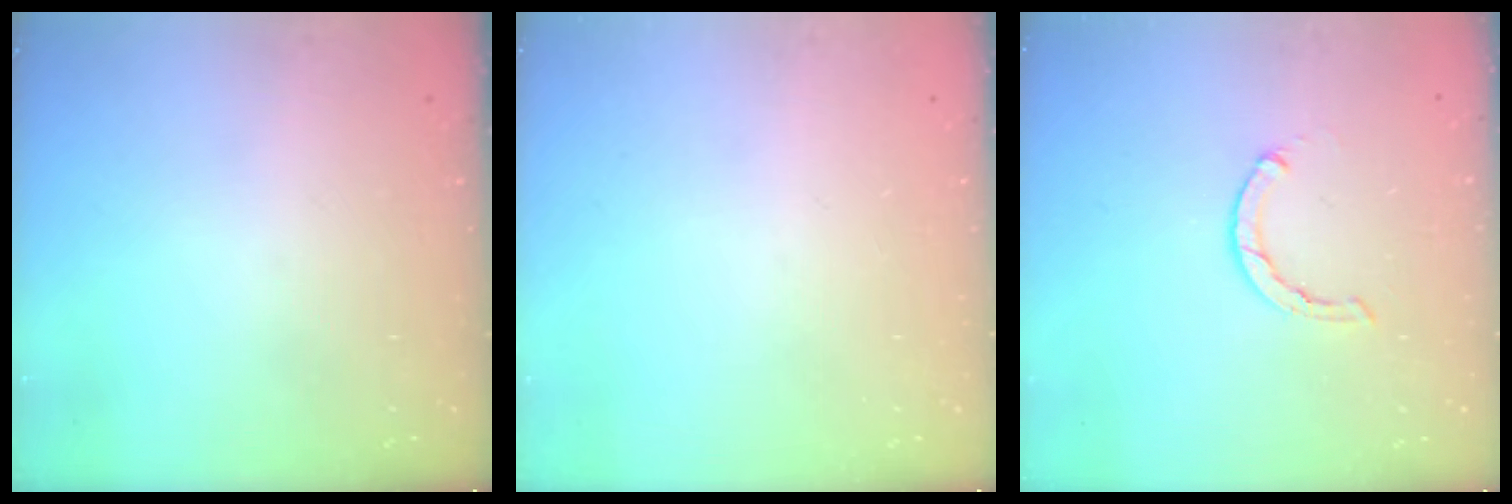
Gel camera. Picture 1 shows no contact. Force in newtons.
{"total": 0.0}
{"total": 1.2, "press": 1.2, "slide": 0.2}